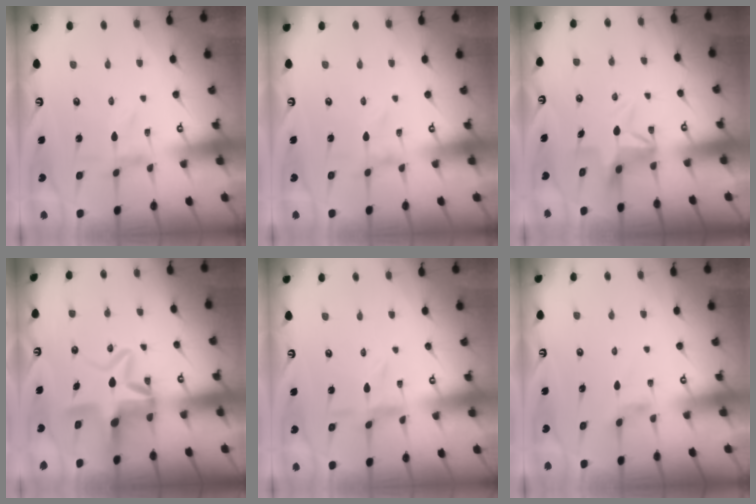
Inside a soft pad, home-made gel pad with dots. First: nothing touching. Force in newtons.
{"total": 0.0}
{"total": 6.2, "press": 6.2, "slide": 0.4}
{"total": 10.3, "press": 9.8, "slide": 3.3}
{"total": 2.1, "press": 2.1, "slide": 0.3}
{"total": 2.9, "press": 2.9, "slide": 0.5}